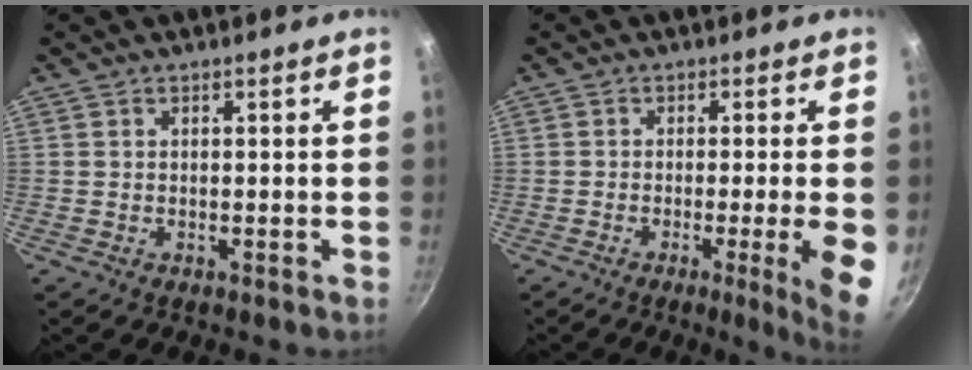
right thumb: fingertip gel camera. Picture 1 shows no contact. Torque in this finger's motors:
{"motor_torque": [-0.71, 2.80, 0.33, -0.11, 0.13]}